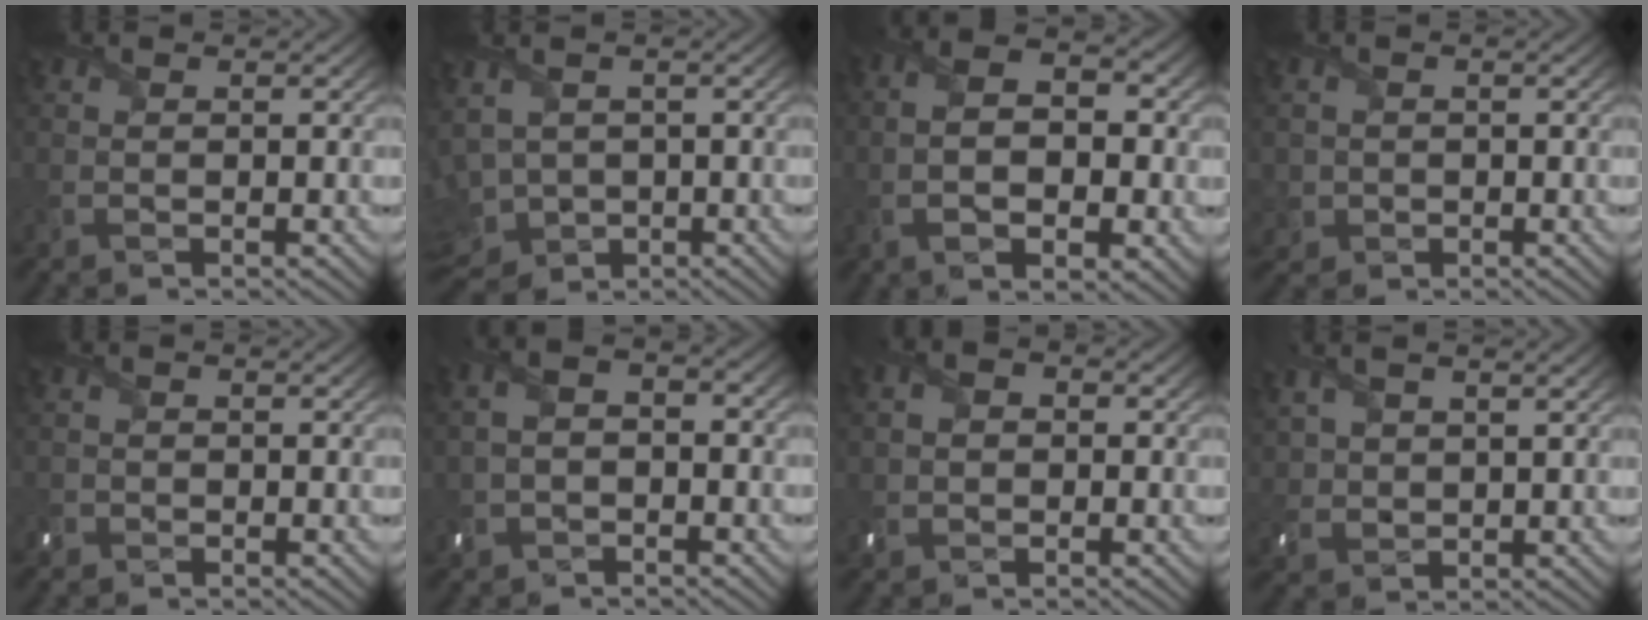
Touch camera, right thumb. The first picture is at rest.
{"total": 7.2, "force": [-0.4, 5.1, 5.0], "torque": [-0.153, -0.019, -0.008]}
{"total": 8.6, "force": [-1.1, 4.7, 7.2], "torque": [-0.136, -0.002, -0.017]}
{"total": 2.1, "force": [-0.4, 2.0, 0.0], "torque": [-0.010, -0.006, -0.011]}
{"total": 1.7, "force": [-1.3, 1.1, 0.2], "torque": [-0.005, -0.005, -0.030]}
{"total": 4.9, "force": [-1.1, 3.1, 3.7], "torque": [-0.082, 0.003, -0.016]}
{"total": 3.0, "force": [-0.4, 2.4, 1.7], "torque": [-0.036, 0.004, -0.013]}
{"total": 6.1, "force": [3.2, 3.2, 4.1], "torque": [-0.115, 0.005, 0.071]}